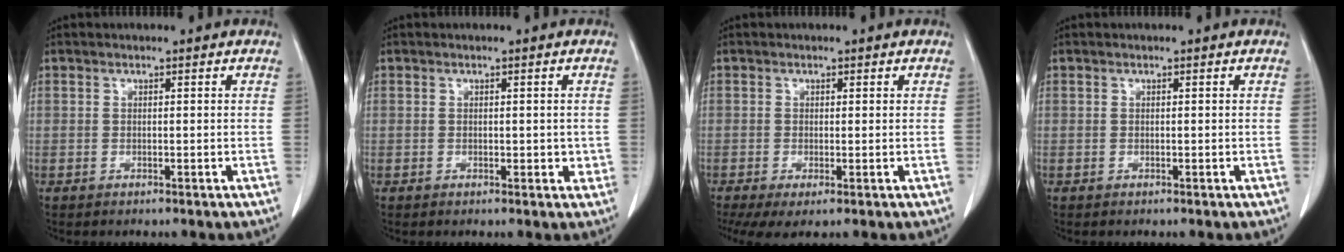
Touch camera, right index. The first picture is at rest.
{"total": 2.0, "force": [0.1, 1.3, 1.5], "torque": [-0.013, 0.000, 0.002]}
{"total": 4.1, "force": [-1.2, 1.8, 3.5], "torque": [-0.066, -0.005, -0.016]}
{"total": 0.0}